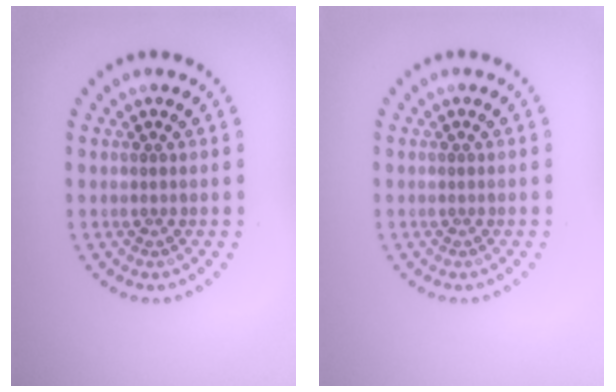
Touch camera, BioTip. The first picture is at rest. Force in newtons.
{"total": 0.0}